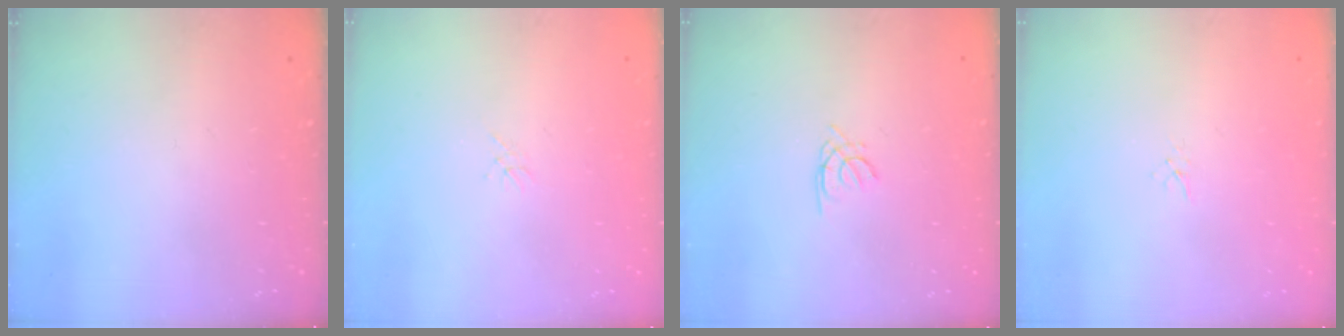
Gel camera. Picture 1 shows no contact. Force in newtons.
{"total": 0.0}
{"total": 1.3, "press": 1.2, "slide": 0.4}
{"total": 1.5, "press": 1.5, "slide": 0.1}